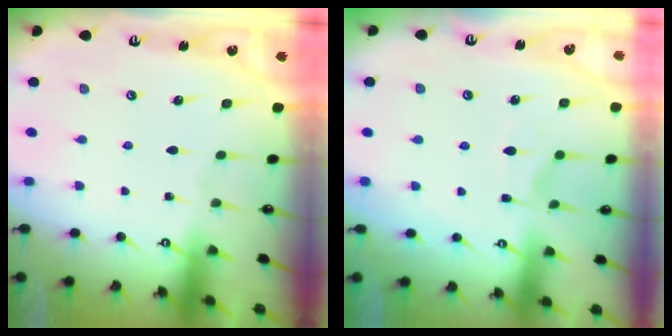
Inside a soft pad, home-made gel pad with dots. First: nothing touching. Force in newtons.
{"total": 4.9, "press": 4.7, "slide": 1.4}